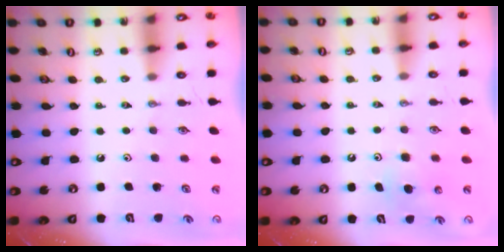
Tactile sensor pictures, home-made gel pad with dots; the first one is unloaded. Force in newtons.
{"total": 4.9, "press": 4.9, "slide": 0.7}